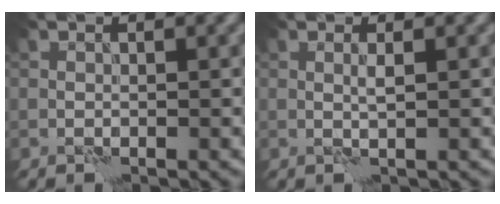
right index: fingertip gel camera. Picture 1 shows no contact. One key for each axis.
{"total": 0.9, "fx": 0.2, "fy": -0.1, "fz": 0.8, "tx": -0.018, "ty": 0.004, "tz": 0.002}